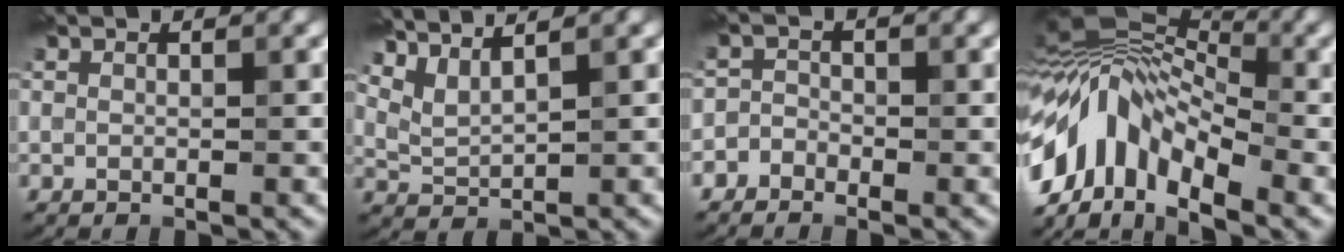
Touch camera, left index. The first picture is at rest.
{"total": 3.3, "force": [2.9, 0.7, 1.6], "torque": [-0.037, 0.003, 0.063]}
{"total": 1.5, "force": [-1.1, 1.0, 0.1], "torque": [0.014, 0.006, -0.029]}
{"total": 10.3, "force": [-2.9, 5.9, 7.9], "torque": [-0.139, 0.023, -0.076]}